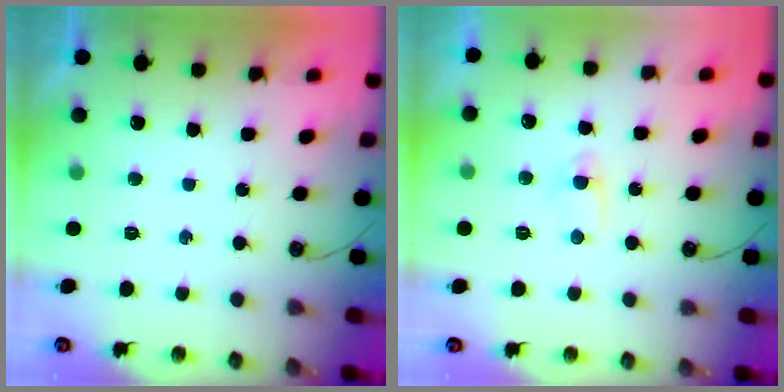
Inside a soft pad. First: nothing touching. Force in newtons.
{"total": 3.2, "press": 3.2, "slide": 0.4}